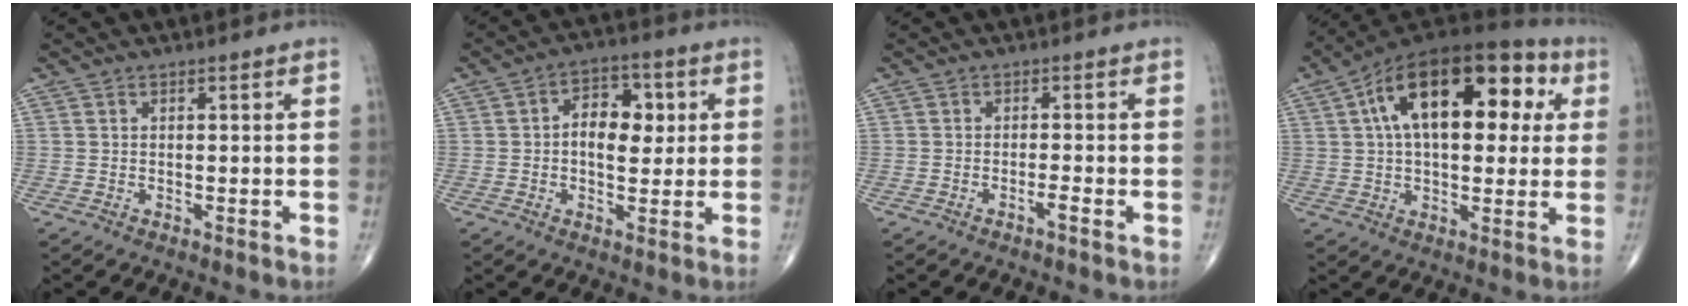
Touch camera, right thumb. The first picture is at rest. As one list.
[{"total": 8.5, "force": [1.1, 5.4, 6.5], "torque": [-0.068, 0.010, 0.011]}, {"total": 1.5, "force": [-0.9, 0.0, 1.1], "torque": [-0.023, 0.004, -0.019]}, {"total": 23.4, "force": [6.5, 12.3, 18.8], "torque": [-0.277, 0.030, 0.093]}]